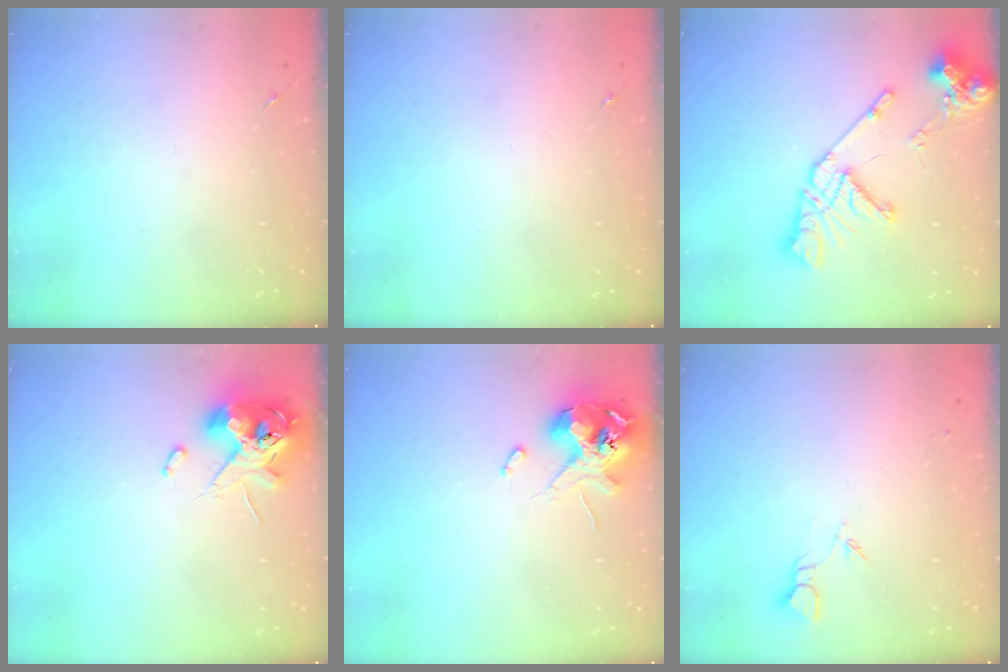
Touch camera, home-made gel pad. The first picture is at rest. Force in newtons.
{"total": 0.0}
{"total": 16.1, "press": 16.0, "slide": 2.0}
{"total": 12.6, "press": 12.5, "slide": 2.0}
{"total": 12.4, "press": 12.3, "slide": 1.8}
{"total": 2.7, "press": 2.7, "slide": 0.3}